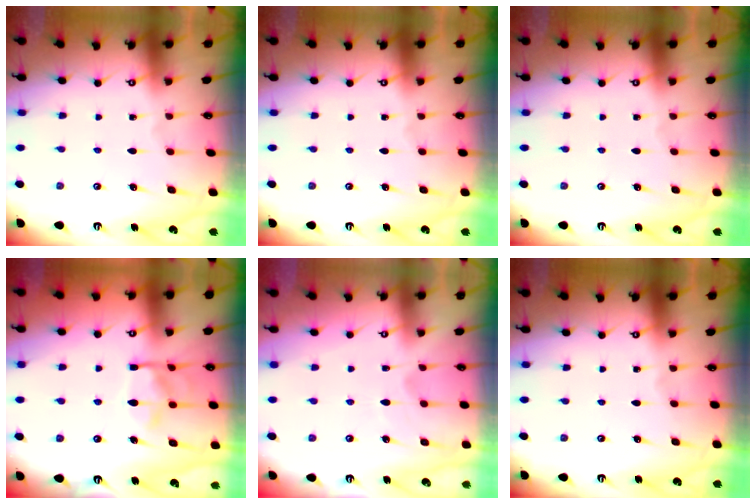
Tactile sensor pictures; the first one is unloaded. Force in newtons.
{"total": 0.0}
{"total": 0.0}
{"total": 12.5, "press": 12.4, "slide": 1.4}
{"total": 4.5, "press": 4.4, "slide": 1.1}
{"total": 0.0}